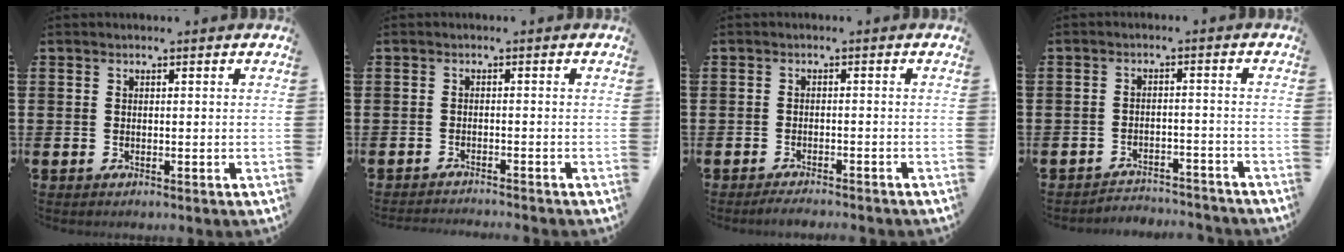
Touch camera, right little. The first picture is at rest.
{"total": 1.2, "force": [-1.1, -0.3, -0.1], "torque": [0.001, 0.002, -0.024]}
{"total": 1.5, "force": [-1.4, 0.0, 0.5], "torque": [-0.009, 0.001, -0.028]}
{"total": 2.8, "force": [-2.7, 0.1, -0.2], "torque": [-0.005, 0.003, -0.060]}